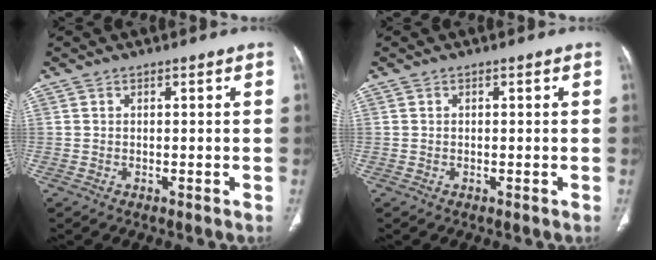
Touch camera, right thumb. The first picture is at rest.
{"total": 0.0}